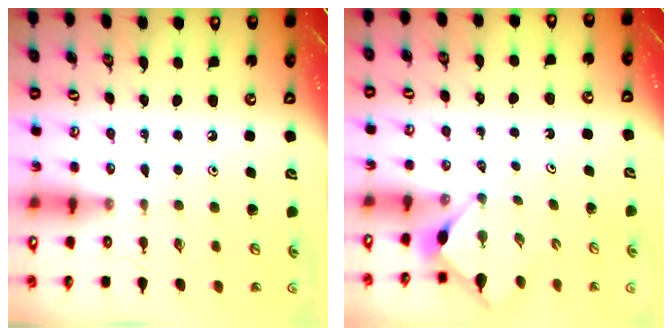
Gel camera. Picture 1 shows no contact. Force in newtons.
{"total": 2.7, "press": 2.7, "slide": 0.3}